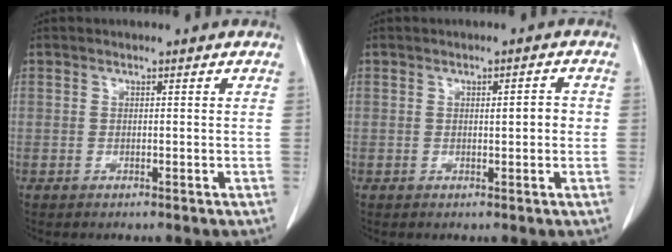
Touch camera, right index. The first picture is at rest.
{"total": 2.4, "force": [0.1, 0.6, 2.3], "torque": [-0.034, 0.003, 0.001]}